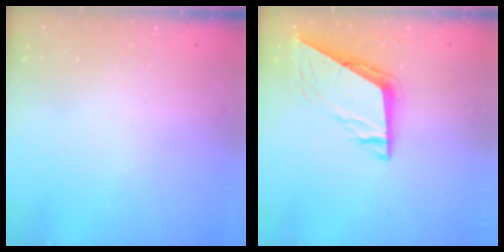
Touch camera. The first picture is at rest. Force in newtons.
{"total": 8.1, "press": 8.1, "slide": 0.3}